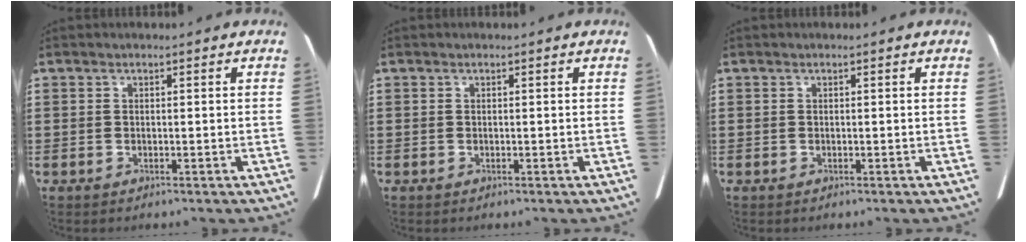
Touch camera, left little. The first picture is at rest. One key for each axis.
{"total": 0.0}
{"total": 0.0}